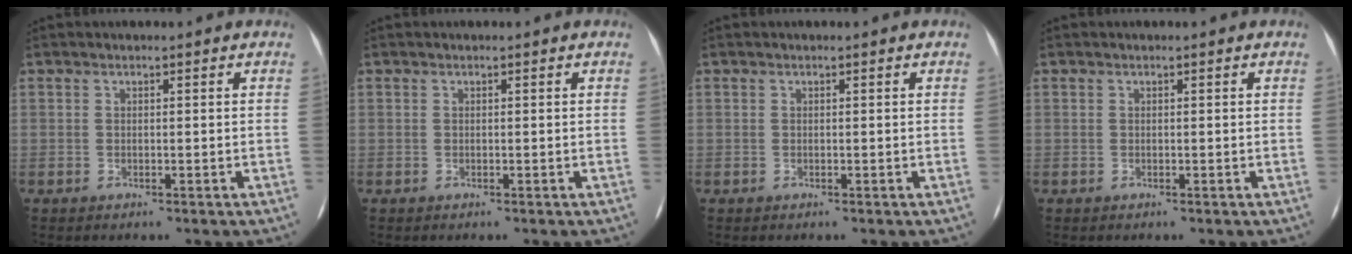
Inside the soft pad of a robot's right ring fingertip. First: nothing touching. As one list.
[{"total": 0.0}, {"total": 0.0}, {"total": 0.0}]